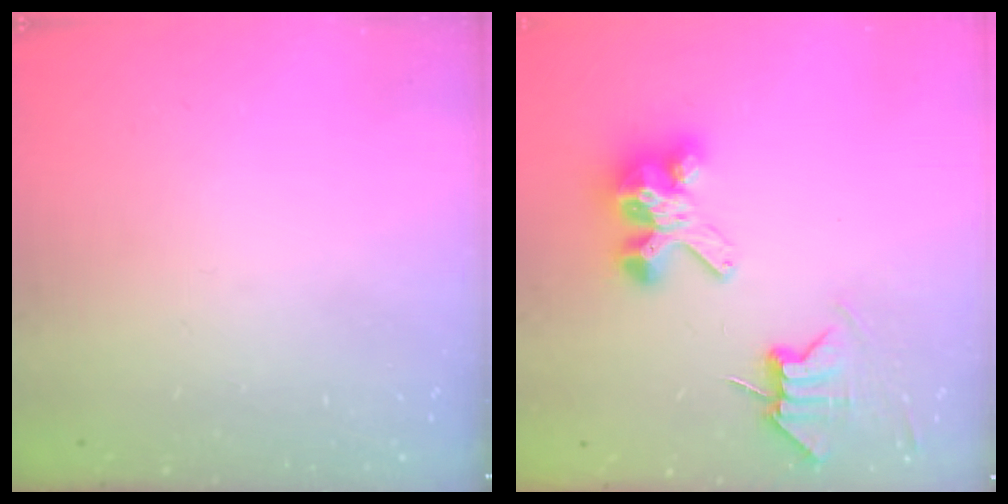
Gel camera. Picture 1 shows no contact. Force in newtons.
{"total": 7.1, "press": 7.1, "slide": 0.7}